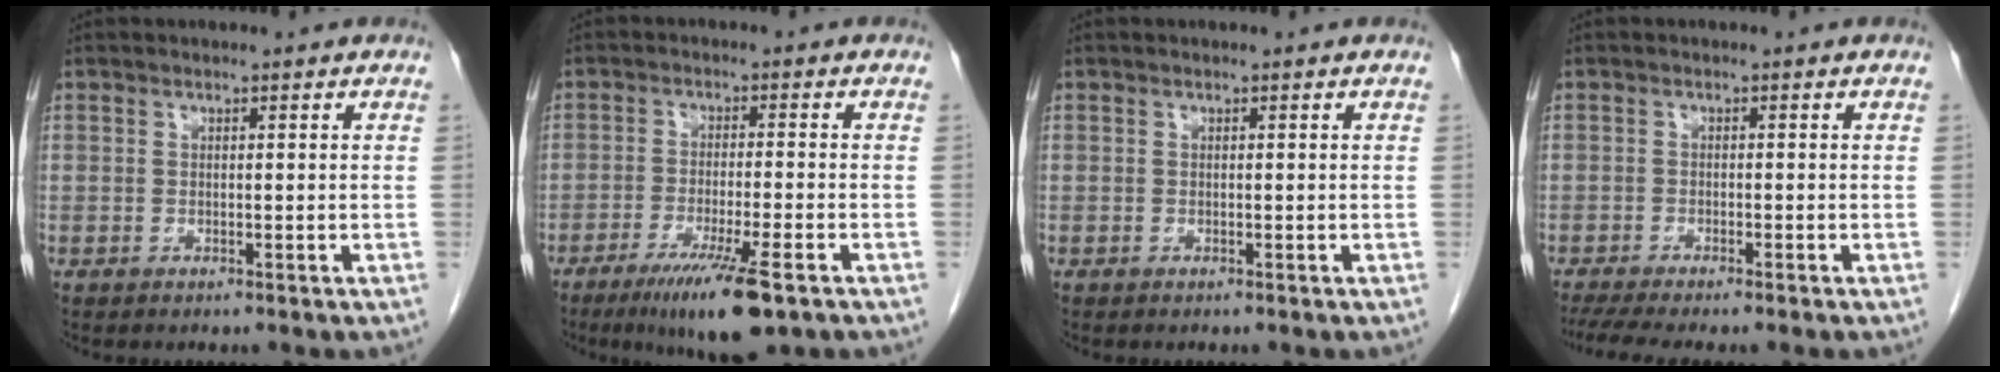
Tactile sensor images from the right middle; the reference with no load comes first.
{"total": 9.9, "force": [-6.0, 0.6, 7.9], "torque": [-0.138, -0.029, -0.094]}
{"total": 0.0}
{"total": 6.4, "force": [-5.2, 0.0, 3.6], "torque": [-0.058, -0.013, -0.084]}